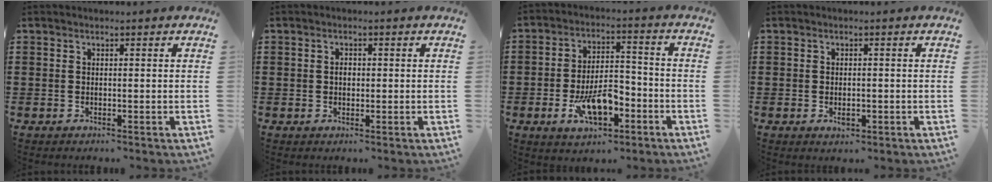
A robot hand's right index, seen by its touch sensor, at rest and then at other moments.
{"total": 1.5, "force": [0.1, 0.9, 1.2], "torque": [-0.024, 0.005, 0.001]}
{"total": 9.0, "force": [-3.8, 4.0, 7.1], "torque": [-0.122, 0.002, -0.064]}
{"total": 1.5, "force": [-0.4, 0.8, 1.2], "torque": [-0.024, -0.001, -0.007]}